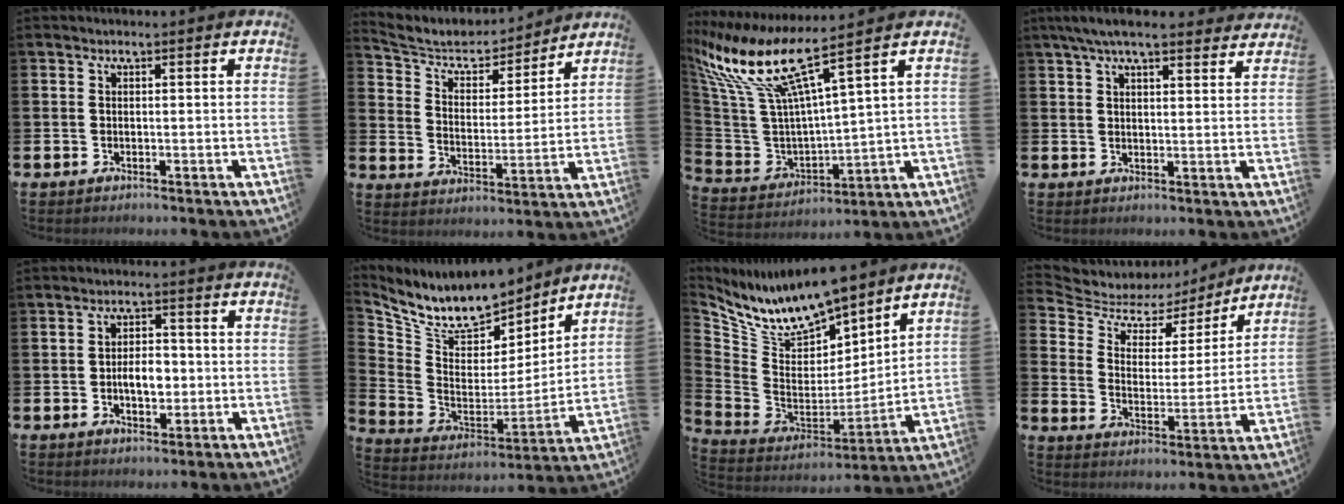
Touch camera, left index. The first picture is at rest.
{"total": 6.3, "force": [5.9, 2.2, 0.9], "torque": [-0.051, -0.047, 0.098]}
{"total": 11.3, "force": [8.0, 2.2, 7.6], "torque": [-0.187, -0.050, 0.131]}
{"total": 5.9, "force": [5.3, 0.9, 2.4], "torque": [-0.054, -0.013, 0.096]}
{"total": 4.0, "force": [-0.6, 2.4, 3.2], "torque": [-0.045, 0.001, -0.019]}
{"total": 10.3, "force": [9.2, 3.8, 2.9], "torque": [-0.106, -0.061, 0.164]}
{"total": 10.8, "force": [10.1, 2.7, 2.4], "torque": [-0.107, -0.071, 0.186]}
{"total": 6.5, "force": [5.3, 3.6, 1.4], "torque": [-0.062, -0.036, 0.086]}